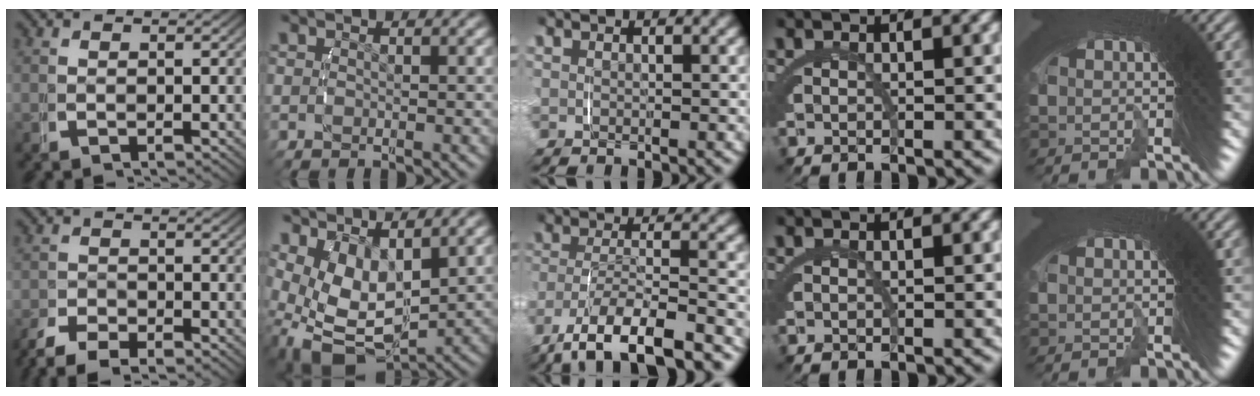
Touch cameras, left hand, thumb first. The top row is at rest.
{"thumb": {"total": 3.3, "force": [-2.8, 1.2, 1.3], "torque": [-0.018, -0.014, -0.050]}, "index": {"total": 10.7, "force": [-1.2, 7.9, 7.2], "torque": [-0.173, -0.059, 0.001]}, "middle": {"total": 8.6, "force": [-6.1, 2.6, 5.4], "torque": [-0.107, -0.021, -0.092]}}